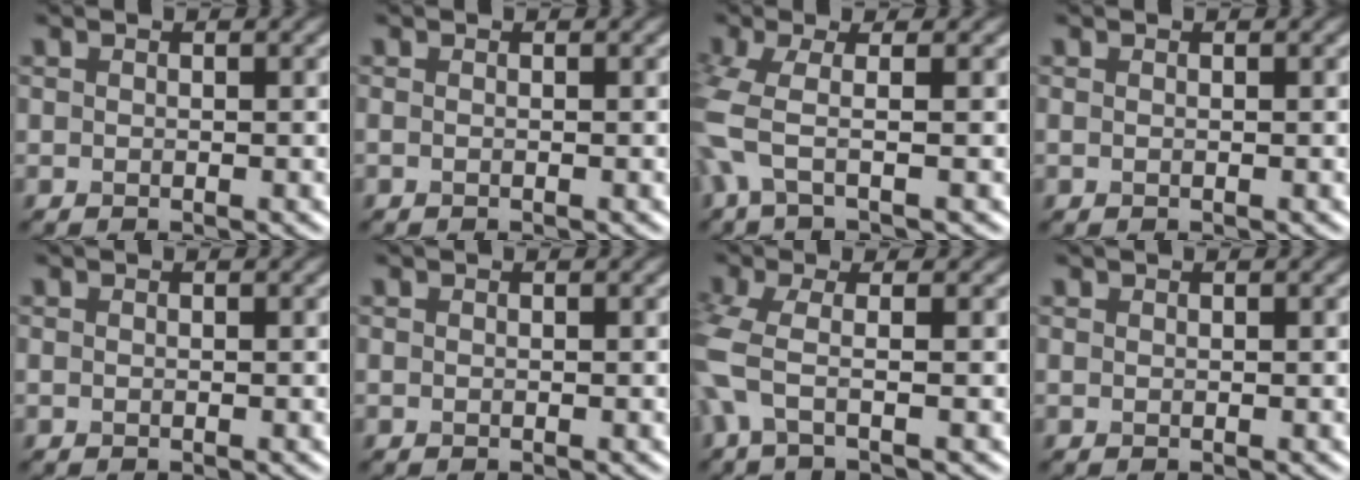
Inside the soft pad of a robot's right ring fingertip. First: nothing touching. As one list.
[{"total": 0.5, "force": [-0.1, 0.2, 0.4], "torque": [-0.006, -0.003, -0.006]}, {"total": 3.9, "force": [-0.9, 0.8, 3.7], "torque": [-0.091, -0.009, -0.025]}, {"total": 0.0}, {"total": 0.0}, {"total": 0.0}, {"total": 3.6, "force": [-0.8, 0.9, 3.4], "torque": [-0.085, -0.008, -0.026]}, {"total": 0.0}]